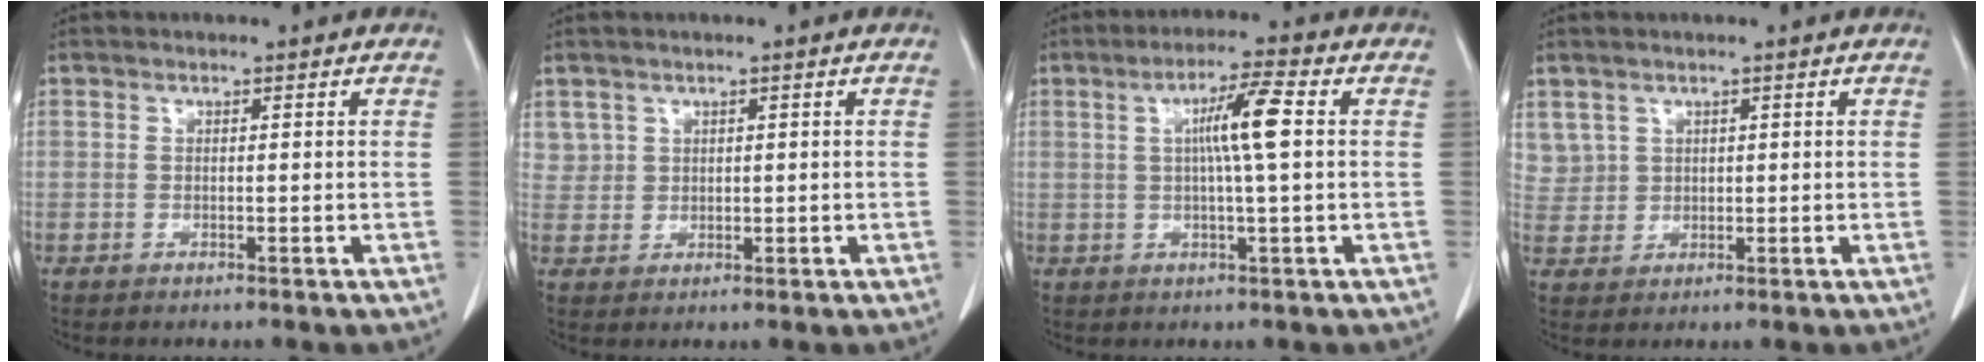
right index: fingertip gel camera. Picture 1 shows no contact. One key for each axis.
{"total": 2.5, "fx": 1.3, "fy": 2.1, "fz": 0.1, "tx": 0.008, "ty": 0.006, "tz": 0.024}
{"total": 6.8, "fx": 1.0, "fy": -0.3, "fz": 6.8, "tx": -0.117, "ty": 0.004, "tz": 0.015}
{"total": 4.0, "fx": 2.2, "fy": 3.4, "fz": 0.1, "tx": 0.005, "ty": 0.007, "tz": 0.046}